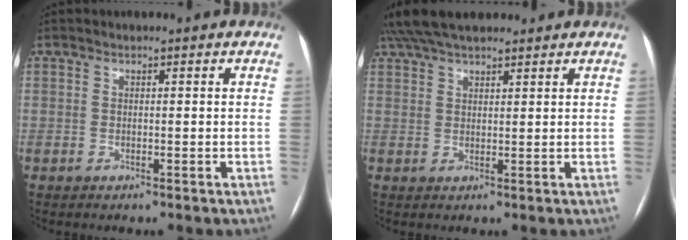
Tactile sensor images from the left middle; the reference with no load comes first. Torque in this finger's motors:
{"motor_torque": [0.90, -1.01, 0.23, 0.04]}